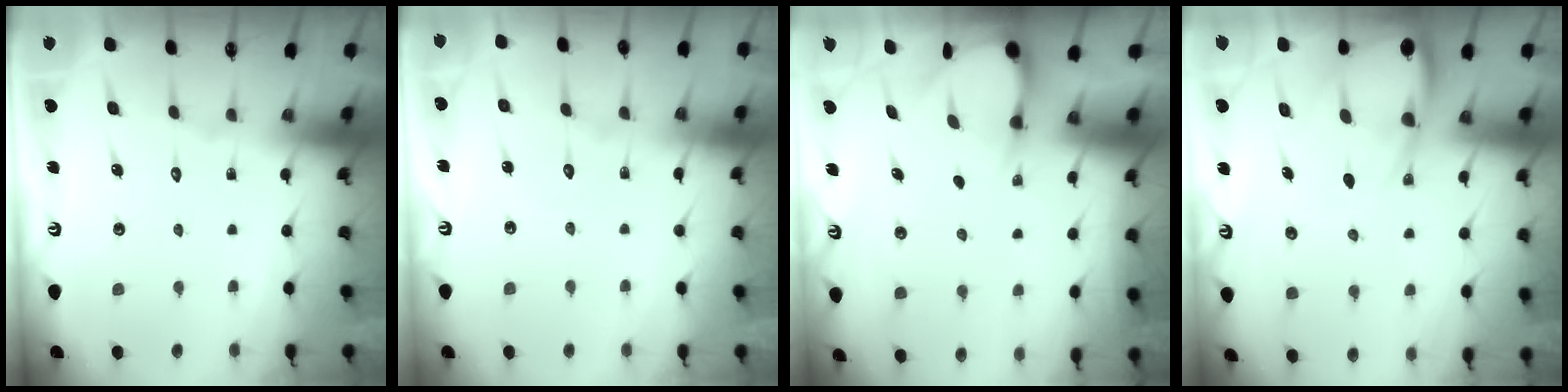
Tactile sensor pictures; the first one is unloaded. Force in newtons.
{"total": 4.0, "press": 4.0, "slide": 0.3}
{"total": 3.5, "press": 3.5, "slide": 0.5}
{"total": 9.2, "press": 9.2, "slide": 0.9}